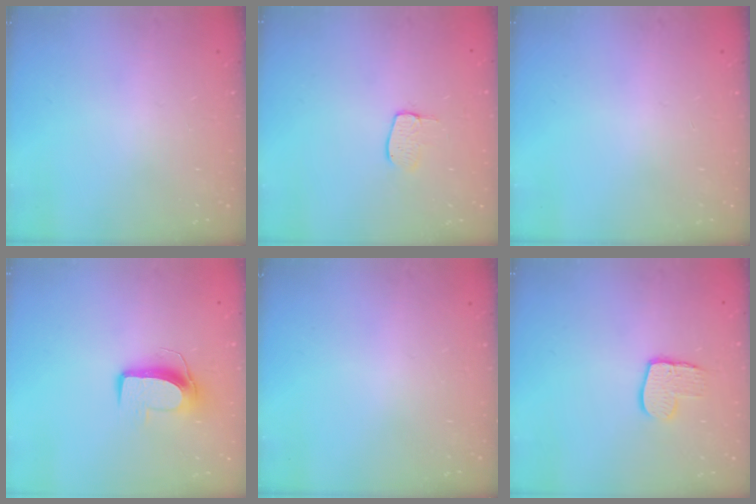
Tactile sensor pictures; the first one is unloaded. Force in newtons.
{"total": 6.9, "press": 6.9, "slide": 0.4}
{"total": 0.0}
{"total": 10.1, "press": 10.1, "slide": 0.5}
{"total": 0.0}
{"total": 9.8, "press": 9.8, "slide": 0.9}